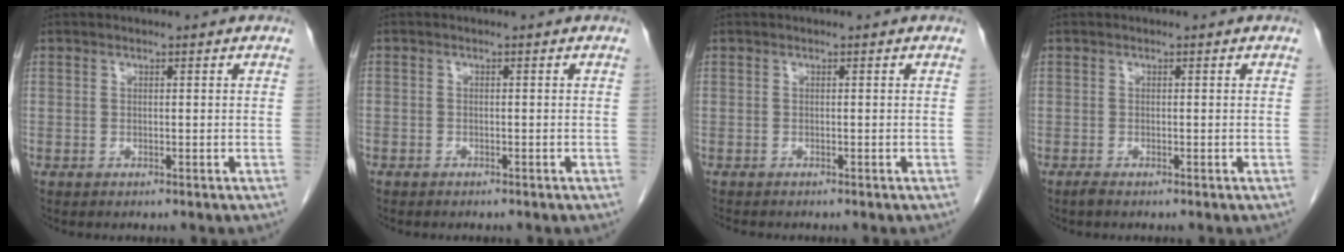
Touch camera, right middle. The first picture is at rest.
{"total": 1.0, "force": [-0.8, 0.6, 0.1], "torque": [-0.005, 0.003, -0.012]}
{"total": 1.3, "force": [-1.2, 0.2, 0.4], "torque": [-0.012, -0.004, -0.016]}
{"total": 0.6, "force": [-0.5, 0.0, 0.3], "torque": [-0.014, -0.003, -0.011]}